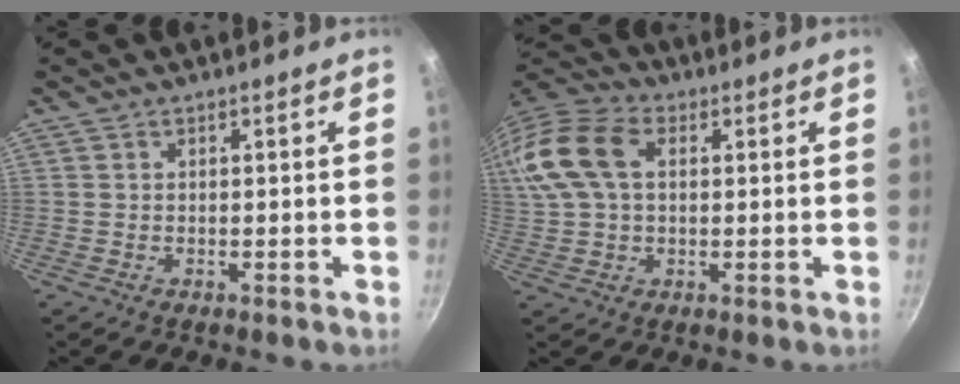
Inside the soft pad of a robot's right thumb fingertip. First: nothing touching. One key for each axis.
{"total": 16.5, "fx": 3.8, "fy": 10.8, "fz": 11.9, "tx": -0.251, "ty": 0.025, "tz": 0.059}